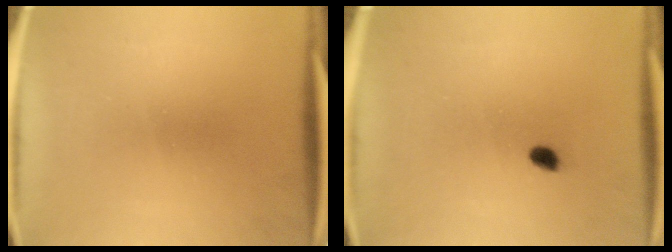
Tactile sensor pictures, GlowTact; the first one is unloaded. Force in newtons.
{"total": 1.6}